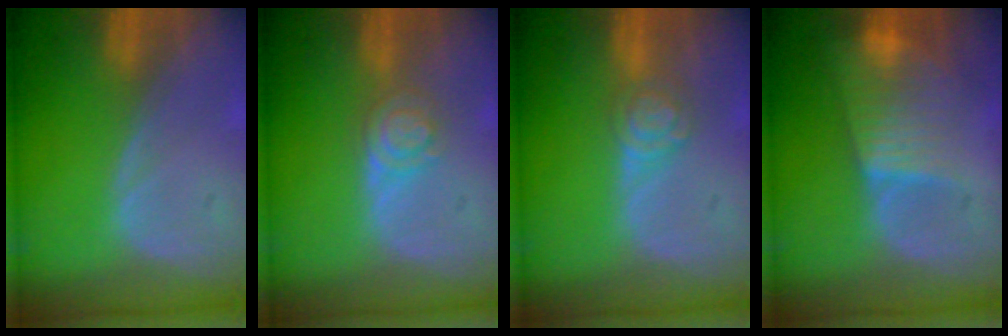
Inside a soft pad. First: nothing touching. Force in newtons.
{"total": 4.2, "press": 3.8, "slide": 1.7}
{"total": 4.3, "press": 4.0, "slide": 1.7}
{"total": 7.1, "press": 6.8, "slide": 1.9}